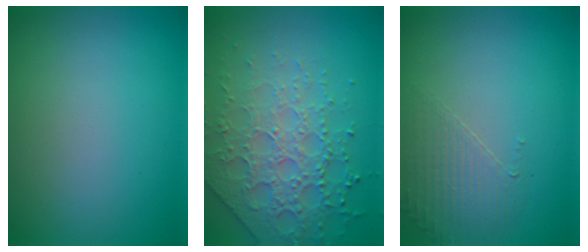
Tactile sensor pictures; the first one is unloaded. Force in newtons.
{"total": 5.2, "press": 4.7, "slide": 2.1}
{"total": 1.7, "press": 0.9, "slide": 1.4}